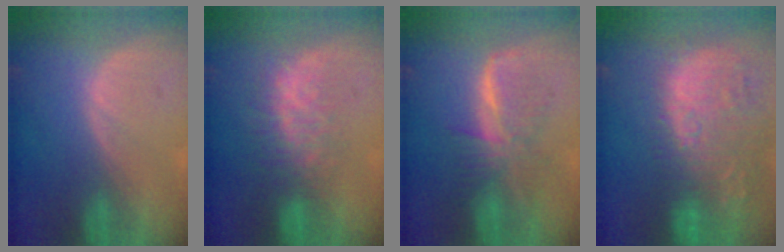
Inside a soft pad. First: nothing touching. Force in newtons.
{"total": 7.8, "press": 6.9, "slide": 3.5}
{"total": 6.5, "press": 6.3, "slide": 1.6}
{"total": 15.5, "press": 13.1, "slide": 8.3}